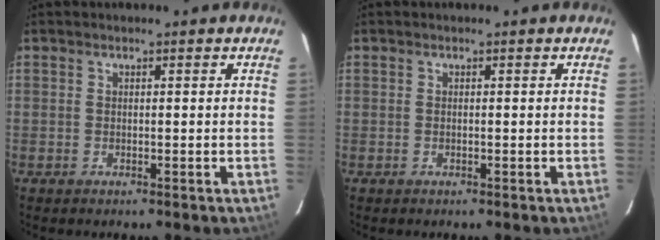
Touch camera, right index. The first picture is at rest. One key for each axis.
{"total": 0.0}